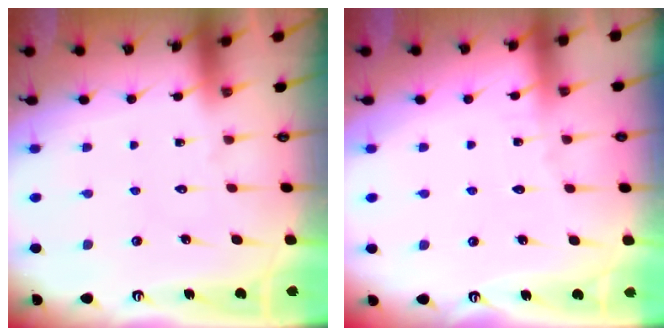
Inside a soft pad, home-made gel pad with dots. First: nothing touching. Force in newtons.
{"total": 2.7, "press": 2.7, "slide": 0.2}